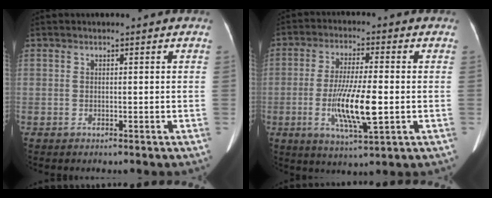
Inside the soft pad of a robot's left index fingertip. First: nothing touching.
{"total": 10.3, "force": [-1.9, 1.3, 10.0], "torque": [-0.193, -0.015, -0.034]}